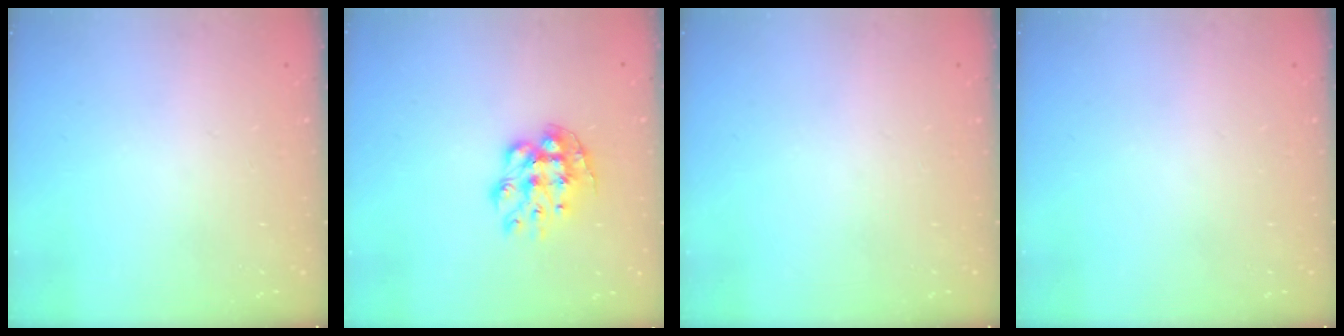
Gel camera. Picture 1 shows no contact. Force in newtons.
{"total": 11.9, "press": 11.9, "slide": 0.8}
{"total": 0.0}
{"total": 0.0}